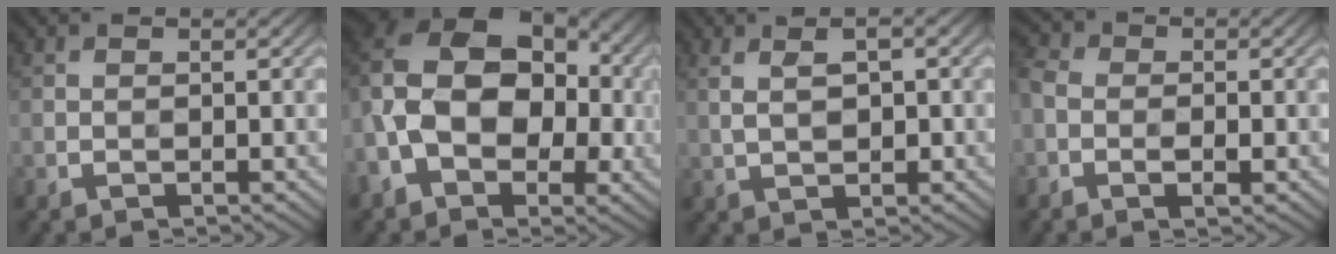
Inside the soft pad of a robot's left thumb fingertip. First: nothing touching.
{"total": 15.9, "force": [-1.6, 11.0, 11.4], "torque": [-0.212, 0.006, -0.022]}
{"total": 4.0, "force": [1.1, 1.8, 3.4], "torque": [-0.057, 0.002, 0.022]}
{"total": 4.9, "force": [-1.4, 3.2, 3.3], "torque": [-0.072, -0.007, -0.030]}